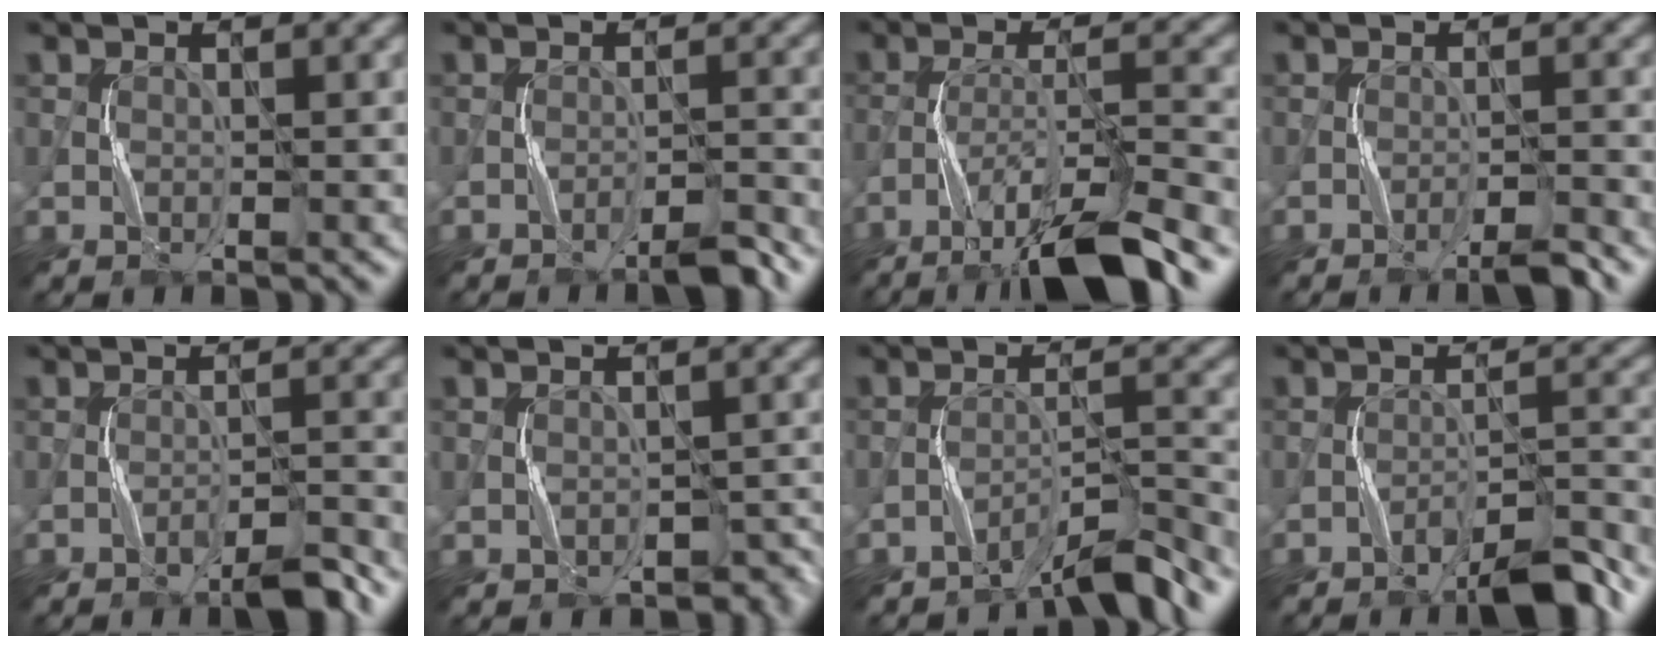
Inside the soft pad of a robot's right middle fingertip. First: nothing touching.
{"total": 2.7, "force": [-2.2, 0.0, 1.6], "torque": [-0.025, 0.010, -0.041]}
{"total": 8.8, "force": [-6.1, 1.1, 6.2], "torque": [-0.103, 0.010, -0.106]}
{"total": 2.3, "force": [-1.9, -0.1, 1.3], "torque": [-0.020, 0.007, -0.037]}
{"total": 3.7, "force": [-2.9, 0.2, 2.3], "torque": [-0.034, 0.011, -0.050]}
{"total": 2.5, "force": [-1.9, 1.5, 0.8], "torque": [-0.003, 0.000, -0.019]}
{"total": 4.5, "force": [-4.2, 0.1, 1.7], "torque": [-0.025, 0.010, -0.075]}
{"total": 5.7, "force": [-4.5, 0.7, 3.4], "torque": [-0.046, 0.016, -0.071]}